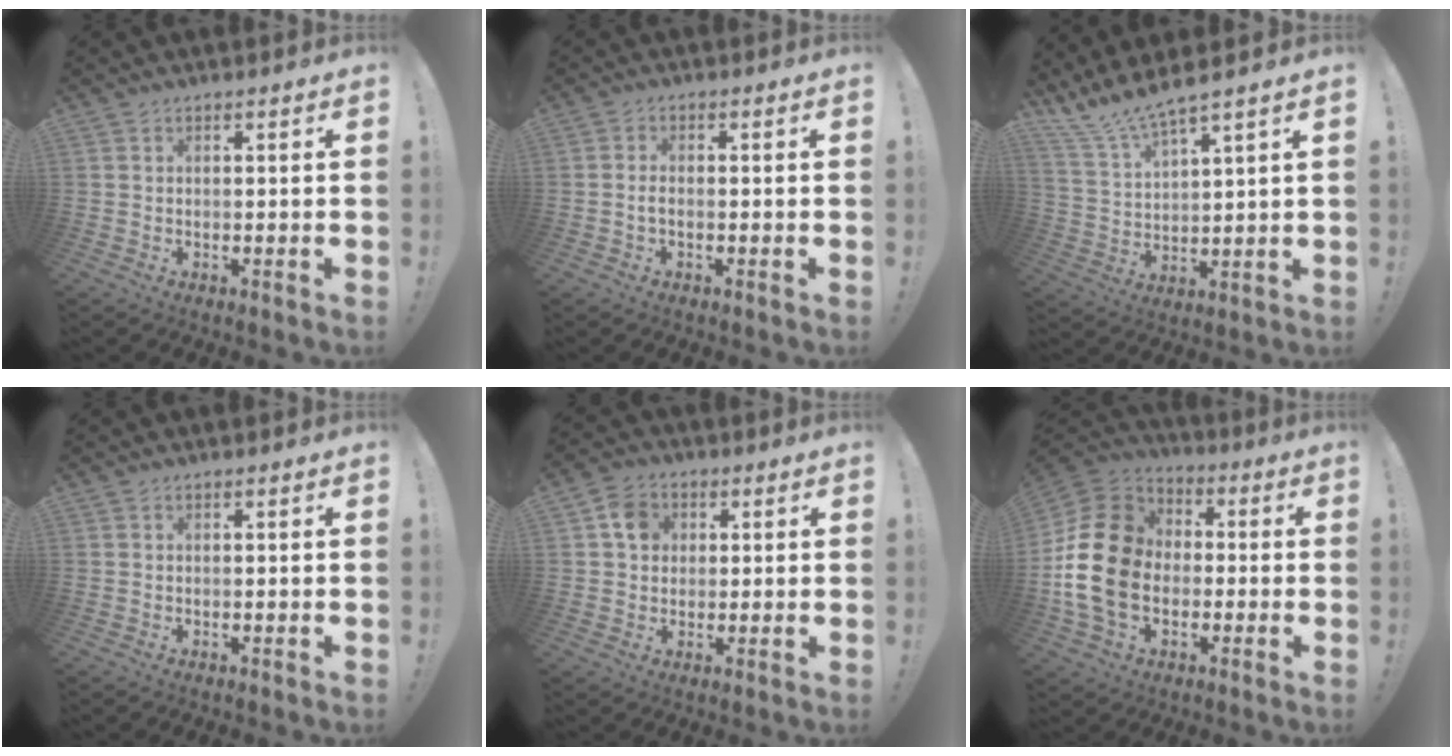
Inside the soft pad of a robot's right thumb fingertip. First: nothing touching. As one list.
[{"total": 1.9, "force": [-0.8, 0.8, 1.6], "torque": [-0.033, 0.009, -0.012]}, {"total": 8.6, "force": [7.8, 0.2, 3.5], "torque": [-0.088, -0.048, 0.141]}, {"total": 0.0}, {"total": 7.0, "force": [2.0, 6.1, 2.8], "torque": [-0.037, 0.005, 0.038]}, {"total": 20.9, "force": [-1.4, 16.1, 13.2], "torque": [-0.249, 0.024, -0.015]}]